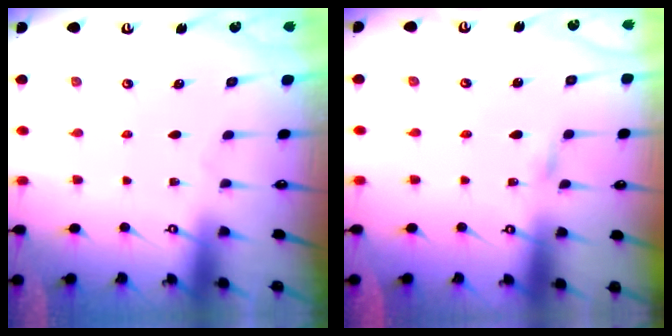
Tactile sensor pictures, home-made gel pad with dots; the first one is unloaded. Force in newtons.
{"total": 1.4, "press": 1.4, "slide": 0.0}